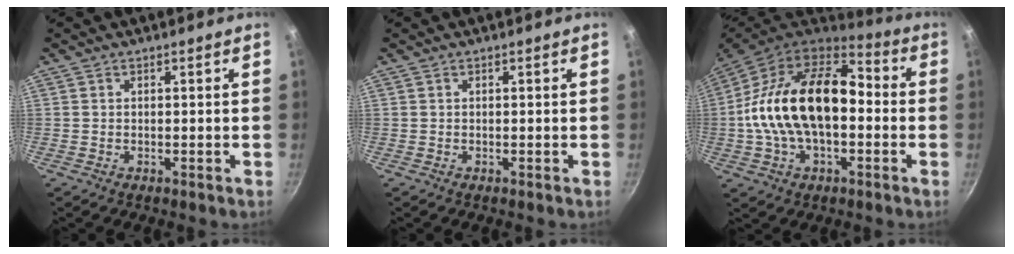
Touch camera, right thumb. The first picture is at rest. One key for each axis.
{"total": 0.0}
{"total": 23.2, "fx": -0.9, "fy": 13.9, "fz": 18.6, "tx": -0.315, "ty": 0.046, "tz": -0.026}